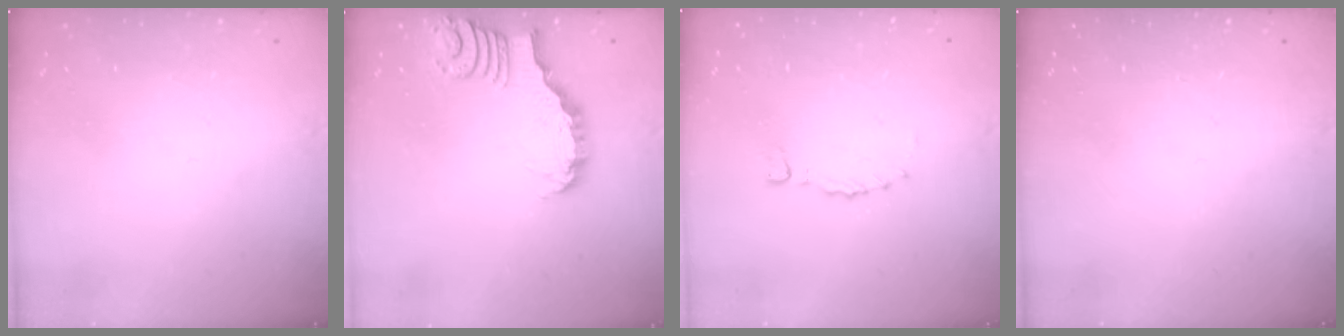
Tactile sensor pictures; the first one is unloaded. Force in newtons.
{"total": 3.2, "press": 3.2, "slide": 0.2}
{"total": 0.0}
{"total": 0.0}